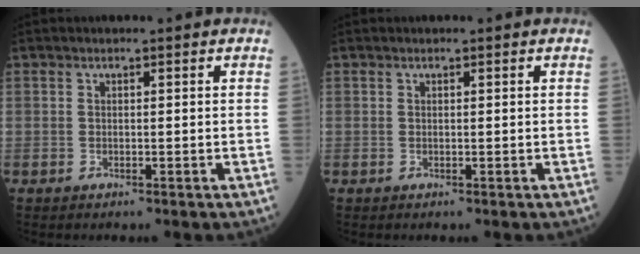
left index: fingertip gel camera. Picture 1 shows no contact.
{"total": 0.0}